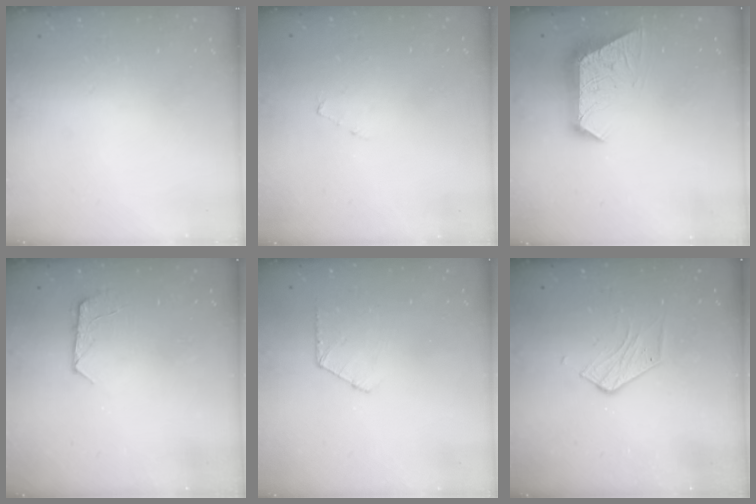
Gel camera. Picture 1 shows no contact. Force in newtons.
{"total": 2.7, "press": 2.7, "slide": 0.3}
{"total": 10.5, "press": 10.5, "slide": 0.9}
{"total": 8.1, "press": 8.1, "slide": 0.7}
{"total": 6.7, "press": 6.7, "slide": 0.6}
{"total": 5.9, "press": 5.9, "slide": 0.6}